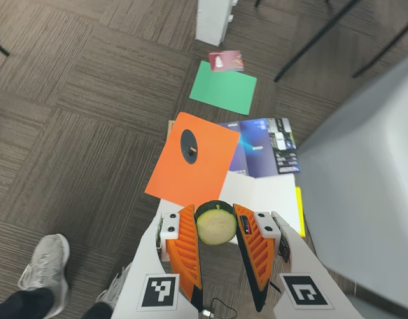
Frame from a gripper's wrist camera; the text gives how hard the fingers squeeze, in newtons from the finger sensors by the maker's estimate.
{"total": 8.9, "left": 8.9, "right": 8.9}